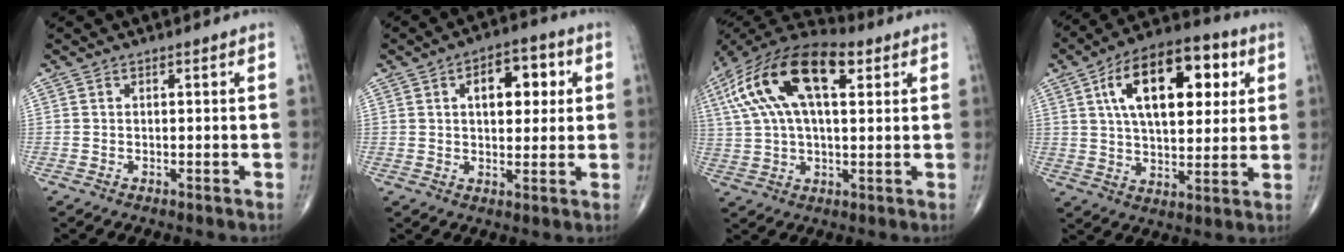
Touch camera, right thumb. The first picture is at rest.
{"total": 9.8, "force": [2.6, 5.5, 7.7], "torque": [-0.074, 0.007, 0.035]}
{"total": 21.4, "force": [7.4, 9.9, 17.5], "torque": [-0.350, 0.031, 0.127]}
{"total": 20.4, "force": [6.5, 10.4, 16.3], "torque": [-0.228, 0.001, 0.097]}